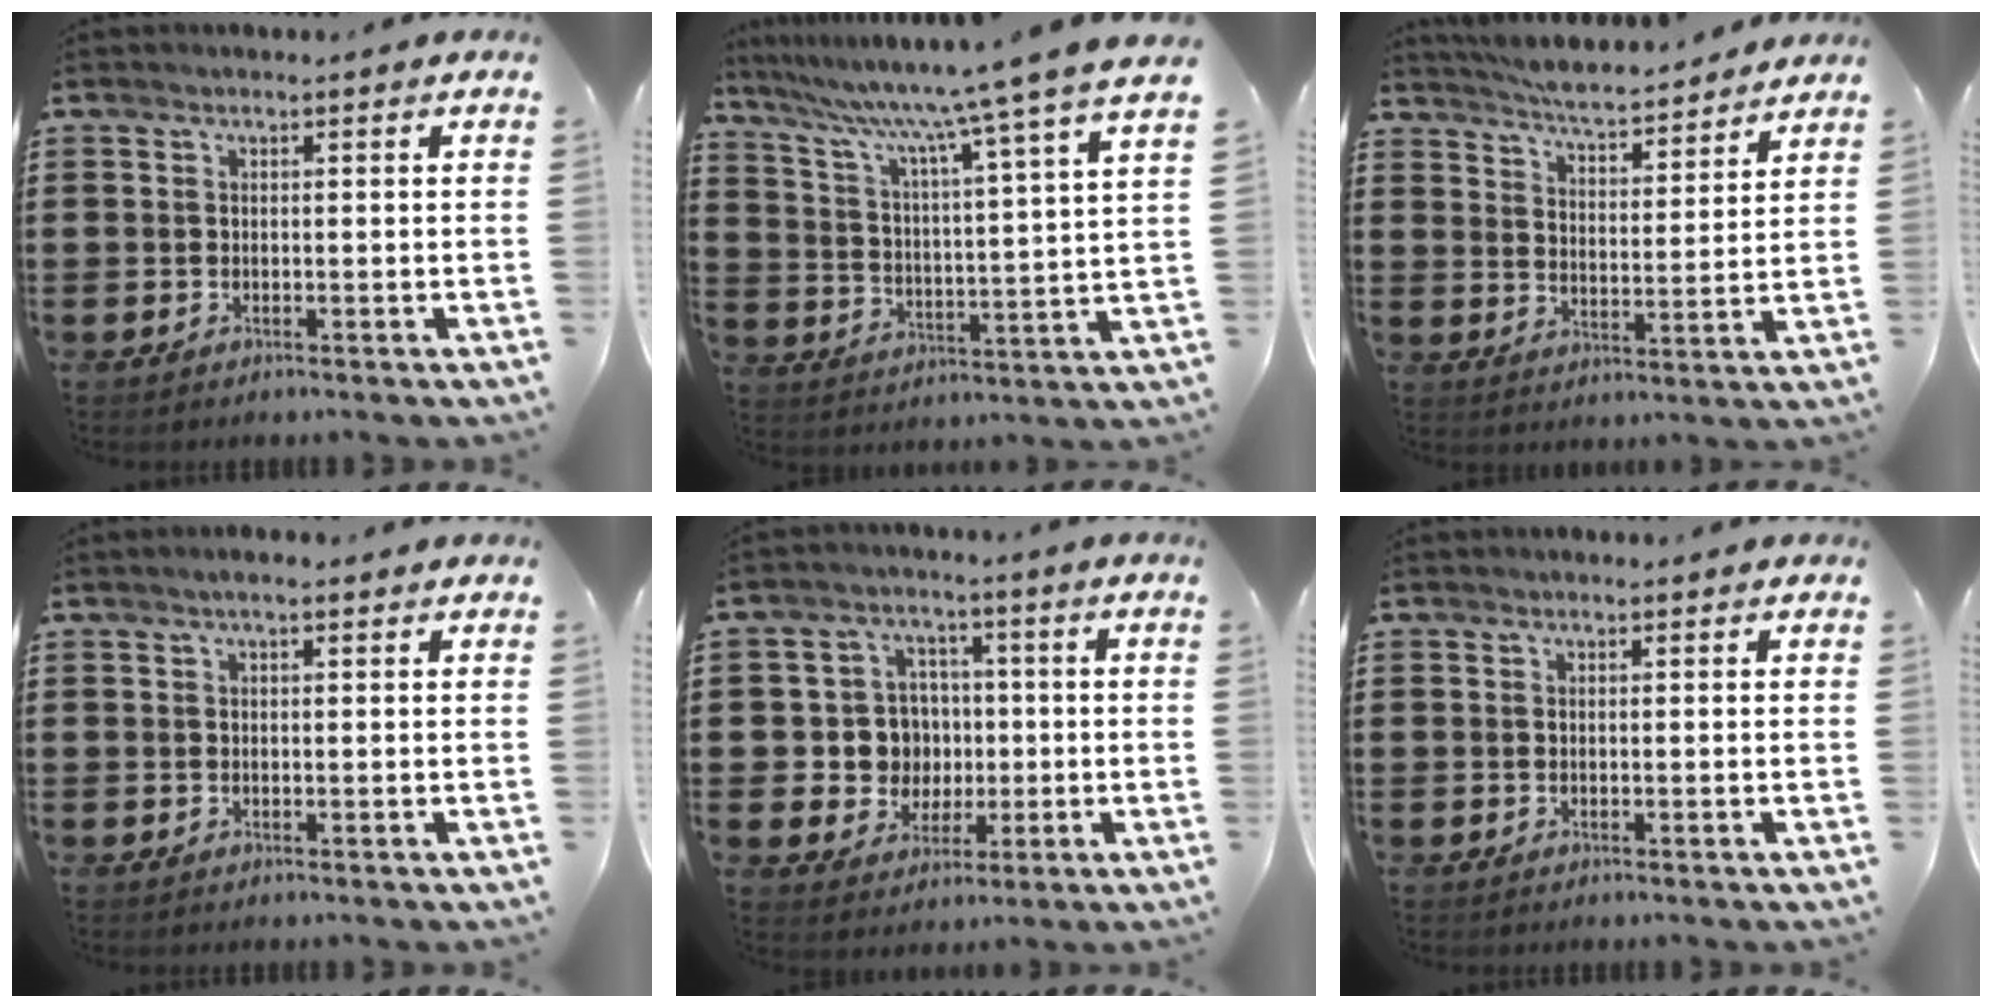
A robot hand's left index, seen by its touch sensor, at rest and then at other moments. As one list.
[{"total": 8.7, "force": [7.4, -1.6, 4.2], "torque": [-0.114, -0.058, 0.111]}, {"total": 5.0, "force": [5.0, -0.1, 0.8], "torque": [-0.040, -0.034, 0.085]}, {"total": 1.3, "force": [0.6, 0.3, 1.1], "torque": [-0.022, 0.003, 0.010]}, {"total": 7.4, "force": [0.3, 7.1, 1.9], "torque": [-0.061, 0.015, 0.011]}, {"total": 0.0}]